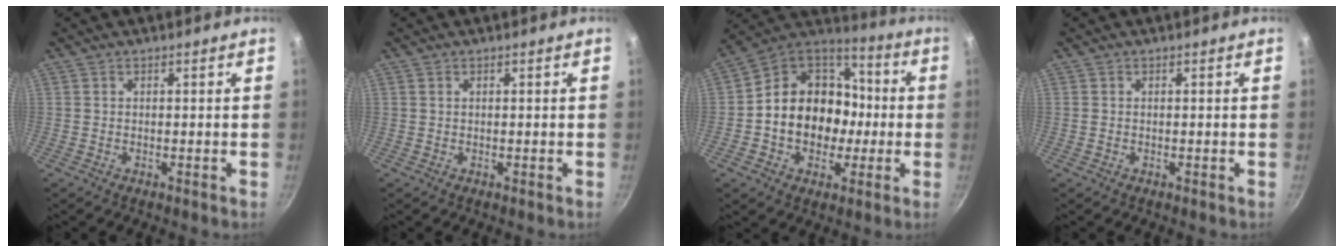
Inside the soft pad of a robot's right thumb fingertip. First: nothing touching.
{"total": 0.0}
{"total": 18.8, "force": [-1.6, 15.1, 11.0], "torque": [-0.148, 0.046, -0.033]}
{"total": 0.5, "force": [-0.1, 0.4, 0.2], "torque": [-0.004, 0.001, -0.001]}